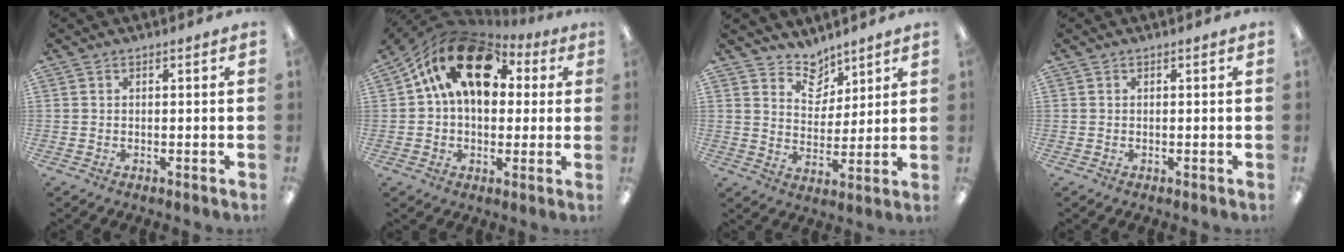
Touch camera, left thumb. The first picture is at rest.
{"total": 18.4, "force": [7.3, 12.0, 12.0], "torque": [-0.222, -0.021, 0.128]}
{"total": 7.7, "force": [6.3, 4.3, 1.1], "torque": [-0.012, -0.046, 0.115]}
{"total": 0.0}